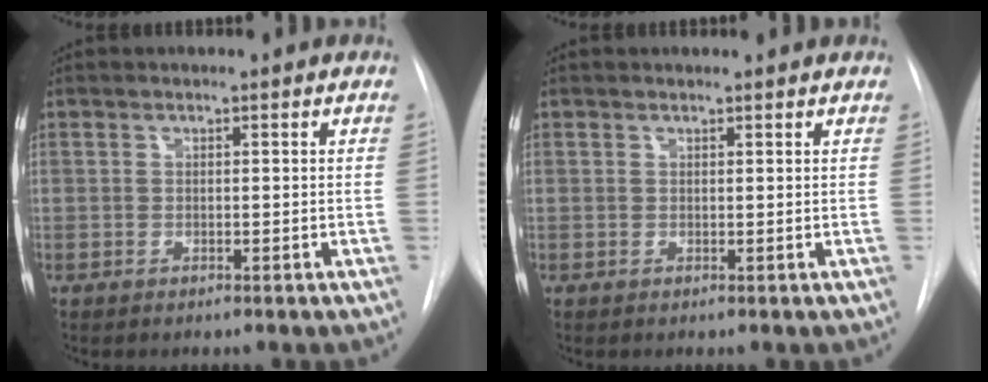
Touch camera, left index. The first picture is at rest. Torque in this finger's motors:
{"motor_torque": [0.21, -0.32, -0.24, 0.00]}